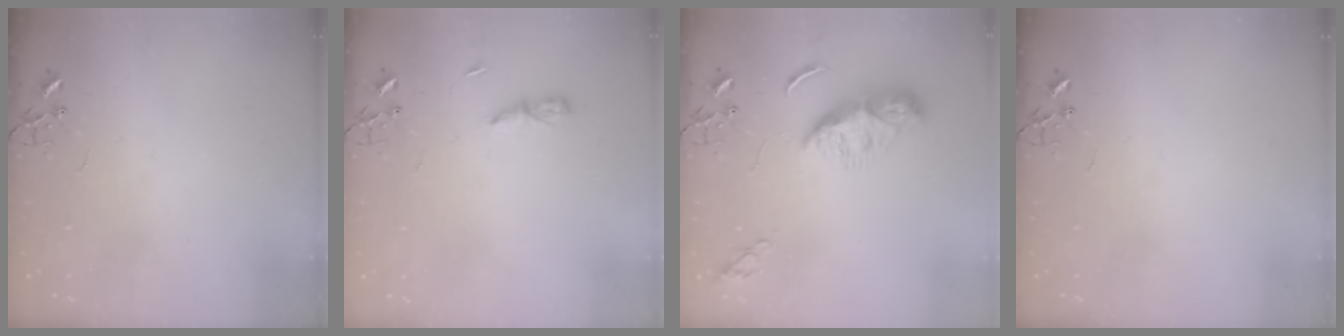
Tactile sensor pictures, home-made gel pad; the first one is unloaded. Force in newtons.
{"total": 3.8, "press": 3.7, "slide": 0.4}
{"total": 9.9, "press": 9.9, "slide": 0.5}
{"total": 0.0}